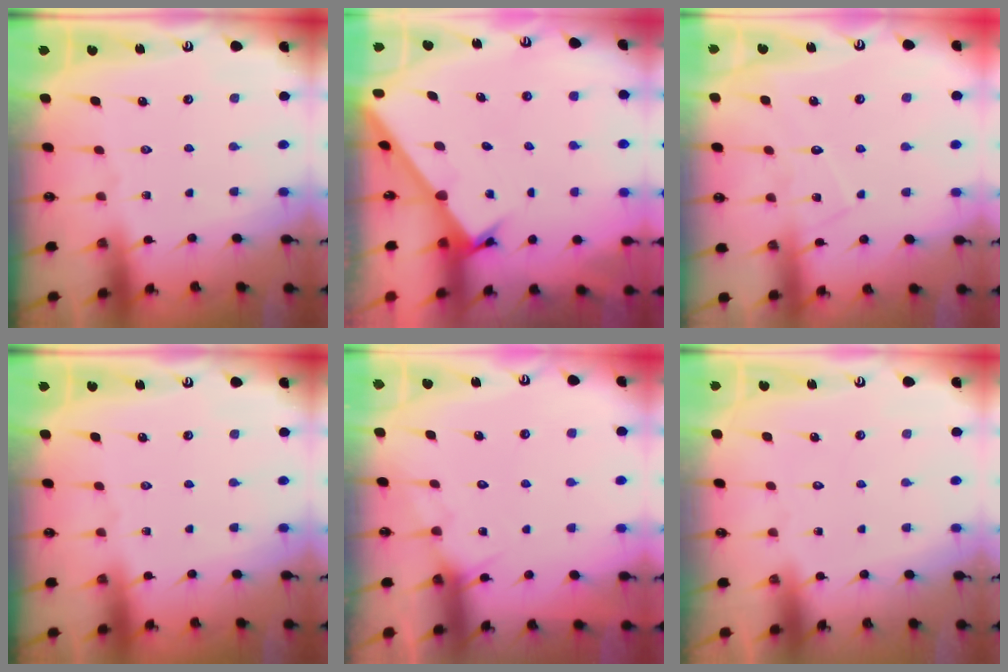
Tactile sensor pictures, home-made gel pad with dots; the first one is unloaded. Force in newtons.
{"total": 2.0, "press": 2.0, "slide": 0.2}
{"total": 6.5, "press": 6.5, "slide": 0.5}
{"total": 0.0}
{"total": 6.6, "press": 6.6, "slide": 0.5}
{"total": 1.6, "press": 1.6, "slide": 0.1}